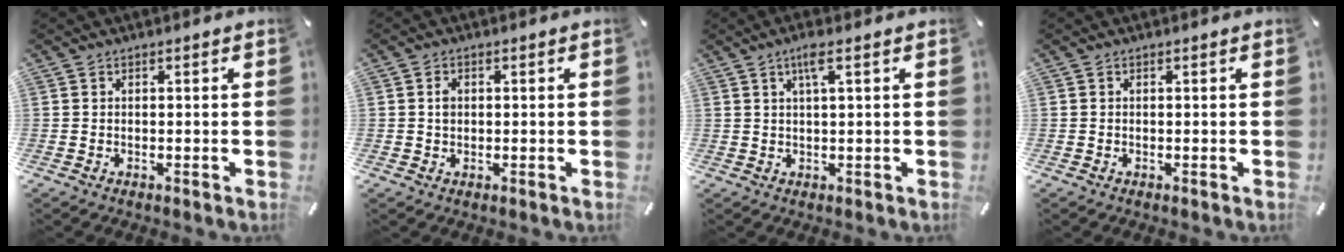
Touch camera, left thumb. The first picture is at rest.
{"total": 1.7, "force": [0.2, 1.4, 1.0], "torque": [-0.023, 0.006, 0.002]}
{"total": 4.2, "force": [1.9, 0.6, 3.6], "torque": [-0.076, 0.005, 0.031]}
{"total": 0.0}